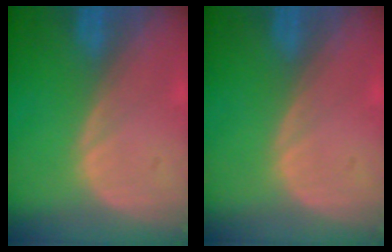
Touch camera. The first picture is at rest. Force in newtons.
{"total": 0.0}